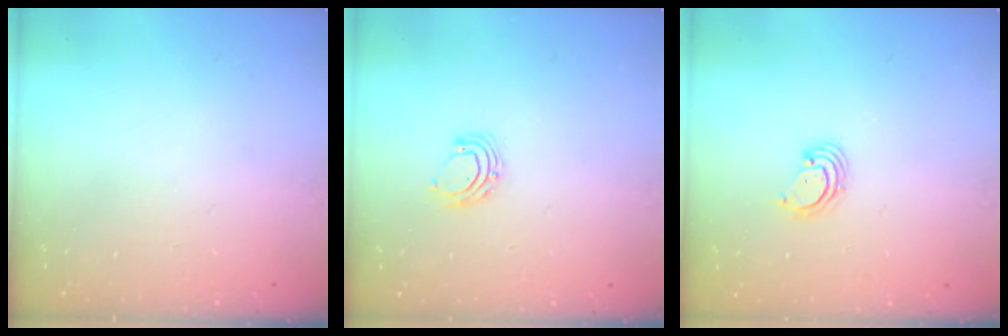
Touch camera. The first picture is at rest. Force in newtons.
{"total": 7.6, "press": 7.5, "slide": 0.9}
{"total": 2.8, "press": 2.8, "slide": 0.3}